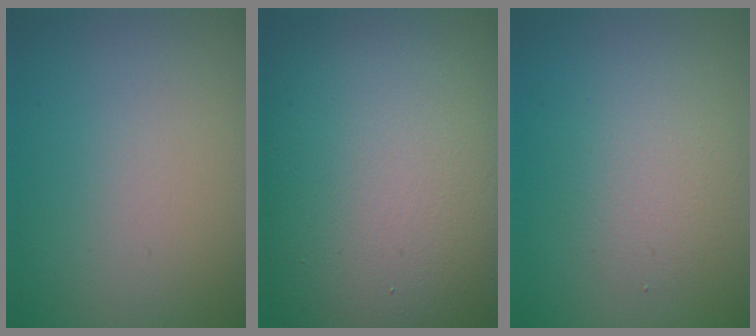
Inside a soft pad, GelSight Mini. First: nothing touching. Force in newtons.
{"total": 17.2, "press": 17.1, "slide": 1.6}
{"total": 2.7, "press": 2.7, "slide": 0.2}